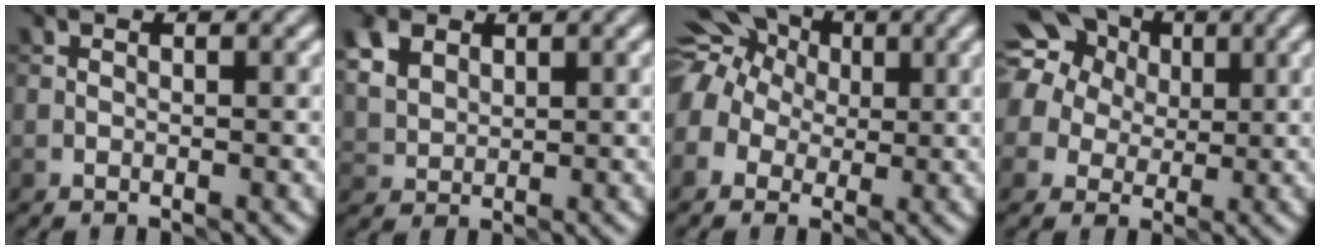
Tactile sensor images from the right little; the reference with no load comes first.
{"total": 4.4, "force": [1.8, 3.1, 2.5], "torque": [-0.092, 0.017, 0.043]}
{"total": 14.4, "force": [2.7, 12.7, 6.1], "torque": [-0.155, 0.033, 0.000]}
{"total": 14.5, "force": [5.5, 12.2, 5.8], "torque": [-0.162, 0.033, 0.083]}